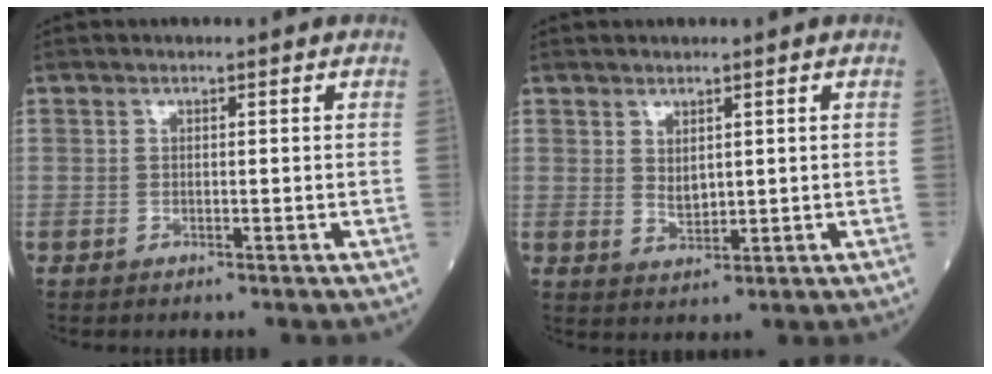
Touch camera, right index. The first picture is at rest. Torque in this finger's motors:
{"motor_torque": [0.23, 0.08, -0.01, 0.04]}